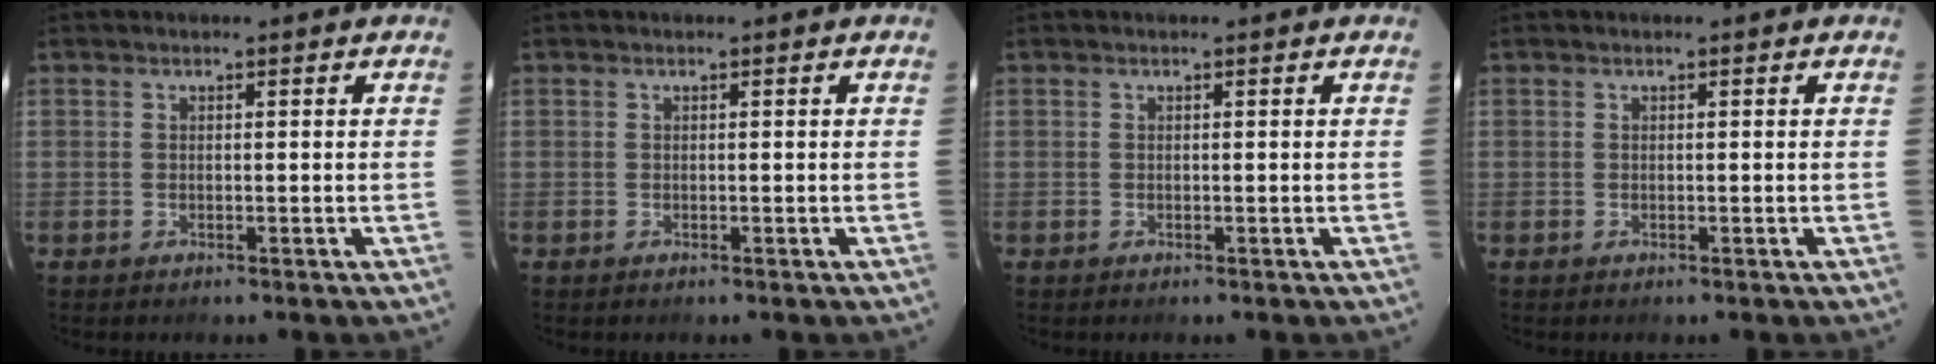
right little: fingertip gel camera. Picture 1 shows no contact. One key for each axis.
{"total": 0.0}
{"total": 0.0}
{"total": 0.0}